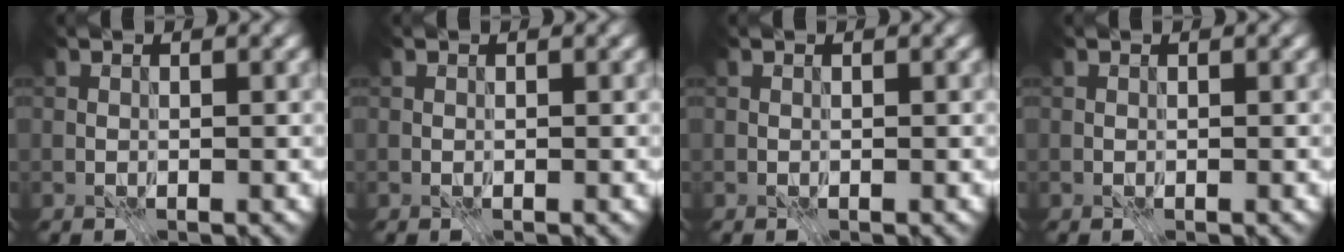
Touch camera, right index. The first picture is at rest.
{"total": 0.0}
{"total": 0.0}
{"total": 0.0}